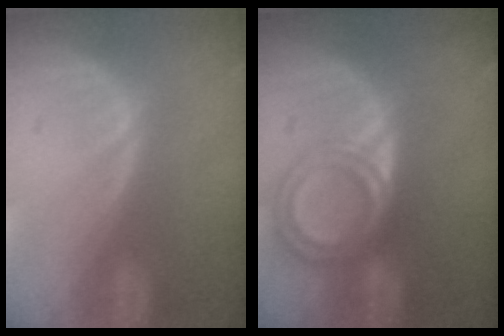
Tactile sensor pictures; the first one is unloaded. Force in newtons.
{"total": 6.8, "press": 6.0, "slide": 3.1}